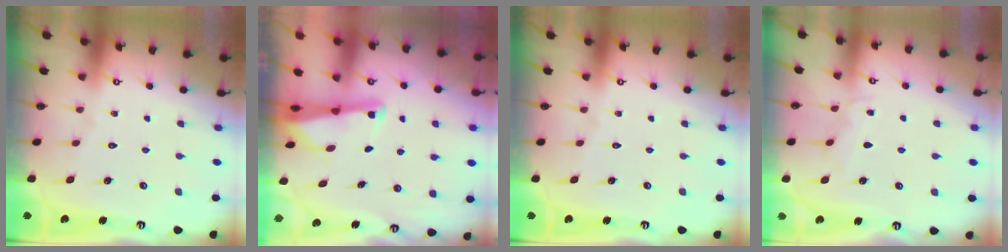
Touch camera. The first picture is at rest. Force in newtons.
{"total": 2.4, "press": 2.4, "slide": 0.2}
{"total": 0.0}
{"total": 3.9, "press": 3.9, "slide": 0.5}